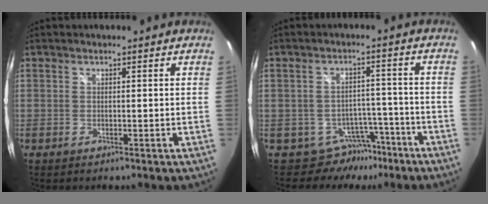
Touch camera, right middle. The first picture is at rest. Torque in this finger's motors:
{"motor_torque": [-1.27, -0.87, -0.42, -0.07]}